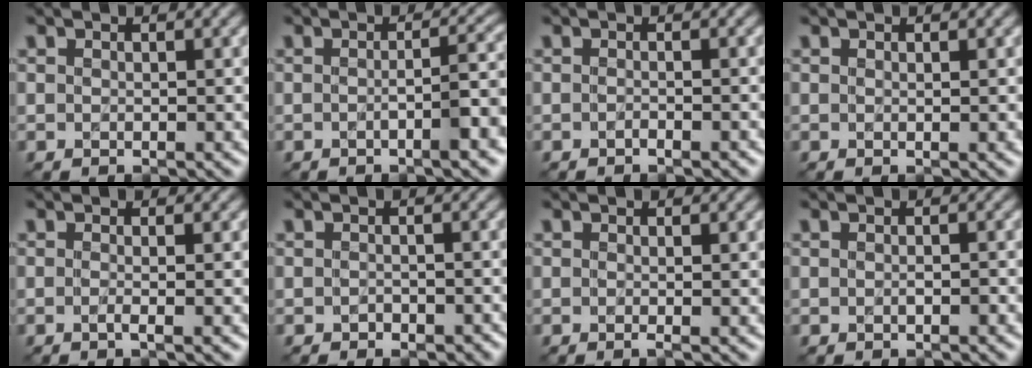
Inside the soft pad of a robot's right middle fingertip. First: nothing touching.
{"total": 3.8, "force": [-1.3, 0.6, 3.5], "torque": [-0.051, 0.010, -0.031]}
{"total": 0.9, "force": [-0.8, 0.0, 0.4], "torque": [-0.006, 0.002, -0.015]}
{"total": 0.8, "force": [0.1, 0.2, 0.8], "torque": [-0.005, 0.006, -0.002]}
{"total": 1.6, "force": [-0.3, 0.5, 1.4], "torque": [-0.015, -0.004, -0.013]}
{"total": 1.1, "force": [-0.8, 0.6, 0.5], "torque": [-0.008, 0.001, -0.014]}
{"total": 0.8, "force": [-0.2, 0.0, 0.7], "torque": [-0.010, -0.004, -0.008]}
{"total": 0.7, "force": [-0.4, 0.1, 0.6], "torque": [-0.011, 0.003, -0.007]}